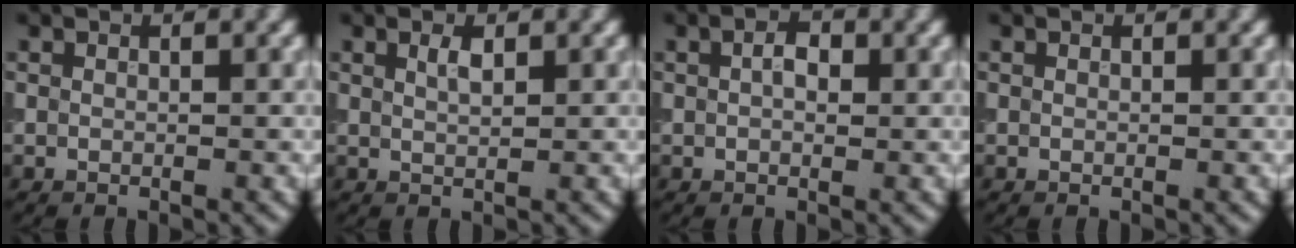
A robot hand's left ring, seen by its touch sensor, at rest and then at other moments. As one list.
[{"total": 1.2, "force": [0.7, 0.4, 0.9], "torque": [-0.019, 0.001, 0.012]}, {"total": 1.9, "force": [0.4, 1.1, 1.5], "torque": [-0.020, 0.001, 0.003]}, {"total": 0.0}]